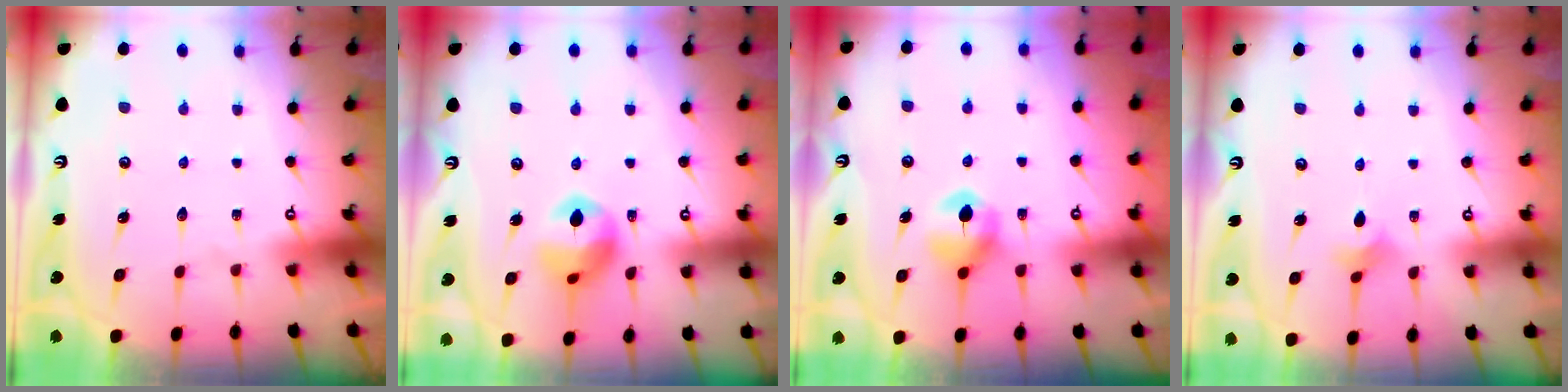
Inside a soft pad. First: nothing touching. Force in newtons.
{"total": 11.1, "press": 11.1, "slide": 0.8}
{"total": 7.1, "press": 7.1, "slide": 0.6}
{"total": 2.4, "press": 2.4, "slide": 0.5}